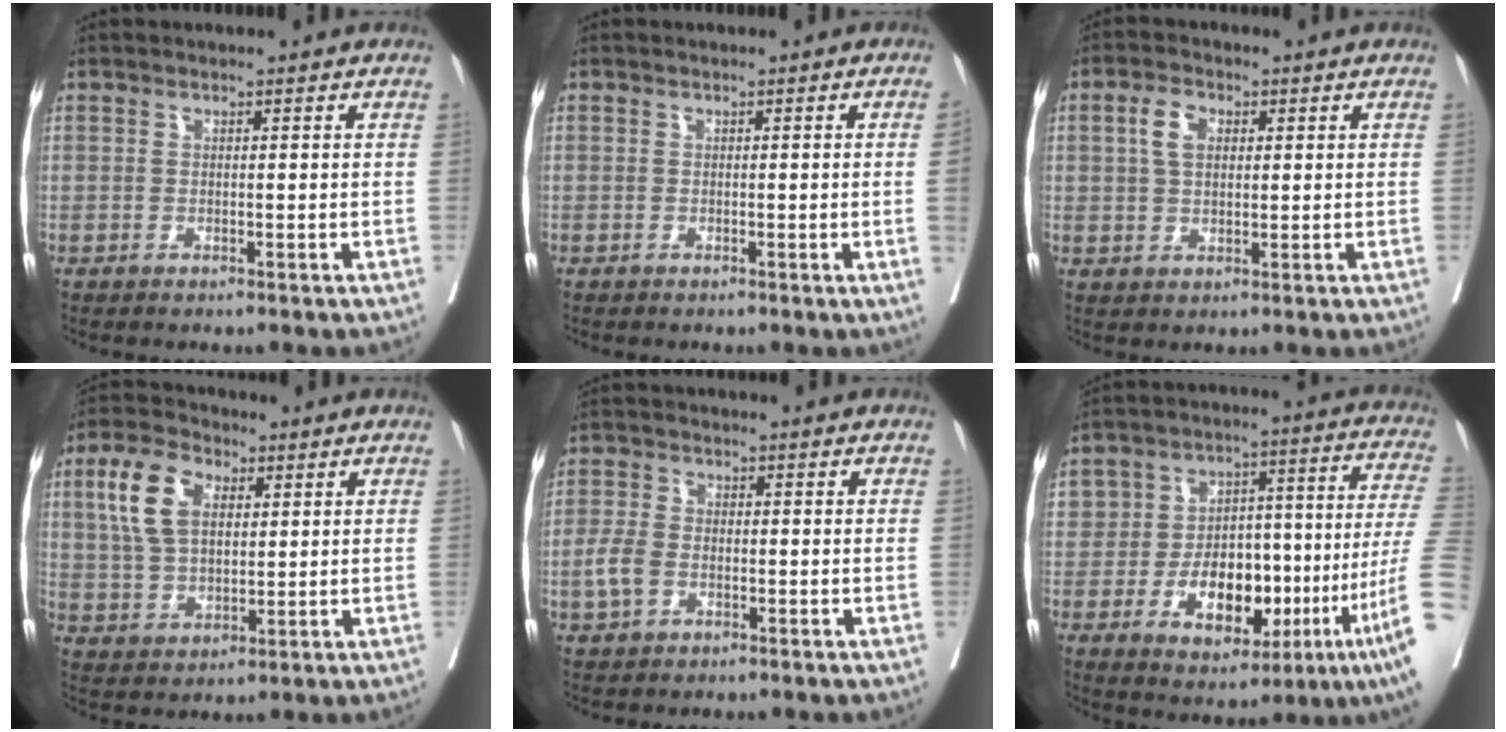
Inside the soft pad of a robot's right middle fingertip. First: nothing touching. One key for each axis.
{"total": 1.8, "fx": -0.2, "fy": -0.8, "fz": 1.7, "tx": -0.023, "ty": -0.002, "tz": 0.001}
{"total": 4.2, "fx": 1.2, "fy": 2.5, "fz": 3.2, "tx": -0.068, "ty": 0.008, "tz": 0.023}
{"total": 9.5, "fx": 3.0, "fy": 5.4, "fz": 7.1, "tx": -0.159, "ty": 0.019, "tz": 0.058}
{"total": 3.9, "fx": -1.2, "fy": 2.5, "fz": 2.8, "tx": -0.071, "ty": 0.004, "tz": -0.025}
{"total": 26.5, "fx": -7.0, "fy": 8.3, "fz": 24.2, "tx": -0.378, "ty": 0.021, "tz": -0.098}